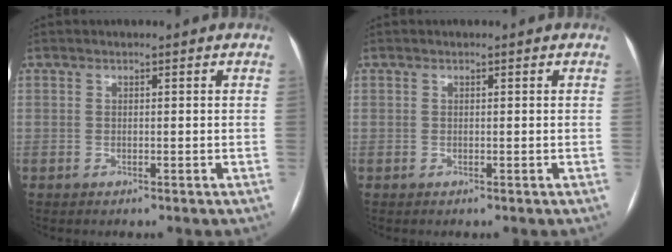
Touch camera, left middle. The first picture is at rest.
{"total": 0.0}